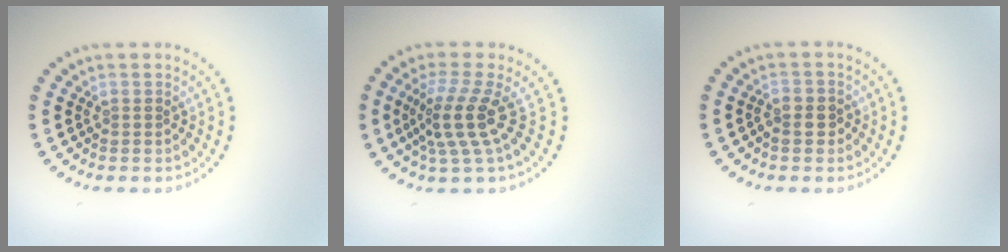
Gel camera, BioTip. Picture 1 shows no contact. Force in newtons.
{"total": 3.8, "press": 2.8, "slide": 2.6}
{"total": 1.4, "press": 1.4, "slide": 0.4}